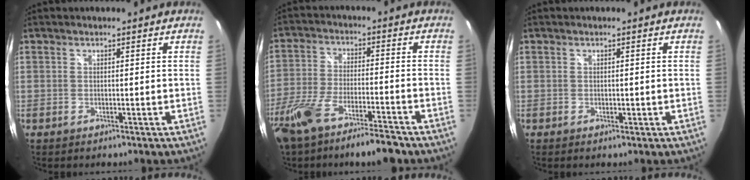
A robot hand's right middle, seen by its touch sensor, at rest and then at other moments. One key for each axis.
{"total": 14.7, "fx": -11.3, "fy": 2.6, "fz": 9.0, "tx": -0.200, "ty": -0.037, "tz": -0.202}
{"total": 0.7, "fx": -0.2, "fy": 0.5, "fz": 0.5, "tx": -0.007, "ty": -0.002, "tz": -0.004}